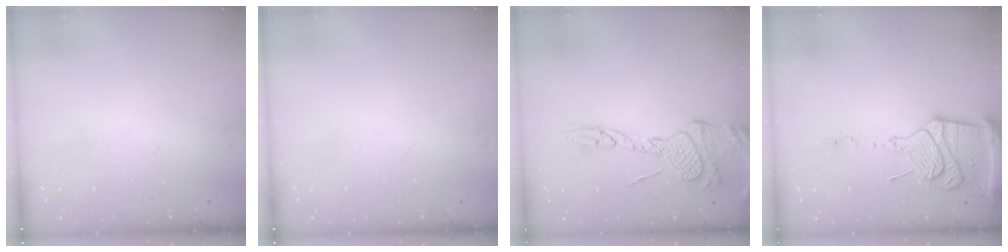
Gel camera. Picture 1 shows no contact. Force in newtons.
{"total": 0.0}
{"total": 16.0, "press": 15.9, "slide": 1.6}
{"total": 16.9, "press": 16.8, "slide": 1.8}